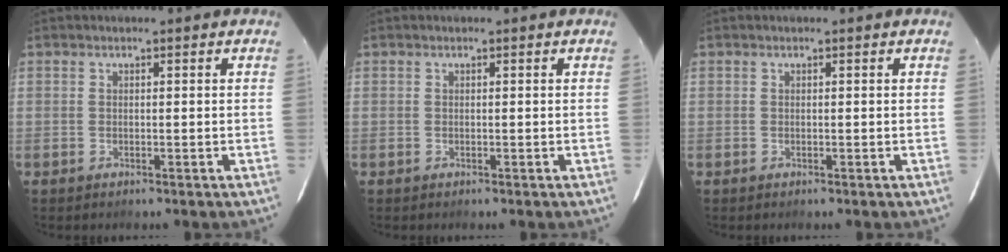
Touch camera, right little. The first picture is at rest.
{"total": 0.0}
{"total": 0.0}